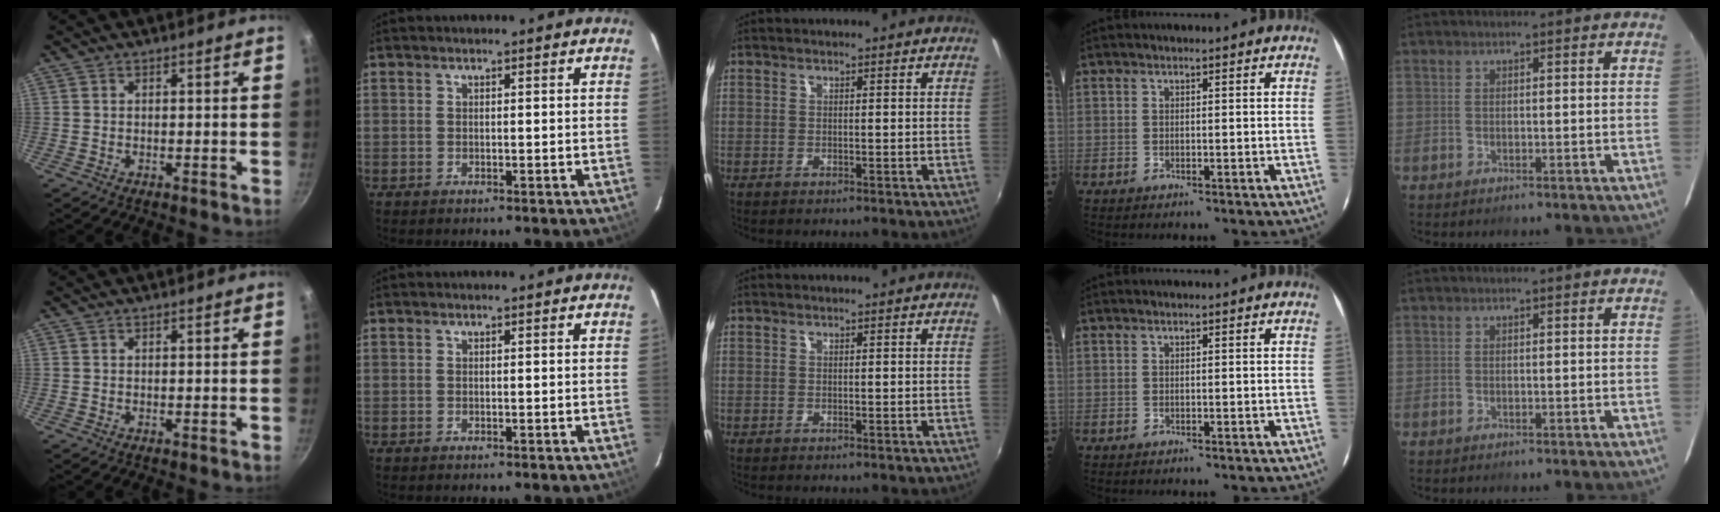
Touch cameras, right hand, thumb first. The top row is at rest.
{}